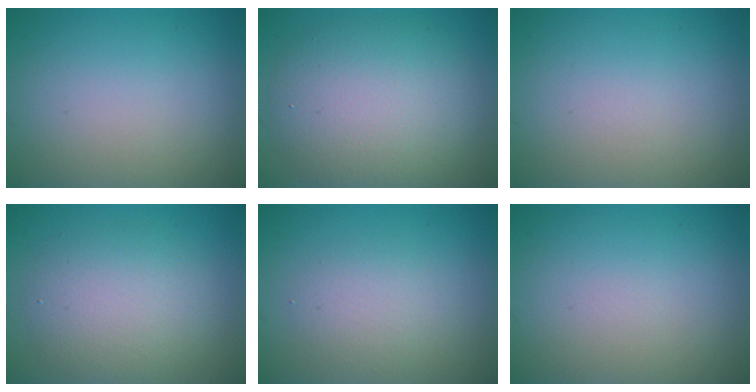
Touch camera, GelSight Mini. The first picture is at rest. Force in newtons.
{"total": 7.7, "press": 7.7, "slide": 0.2}
{"total": 0.0}
{"total": 4.7, "press": 4.6, "slide": 0.7}
{"total": 2.5, "press": 2.5, "slide": 0.2}
{"total": 0.0}